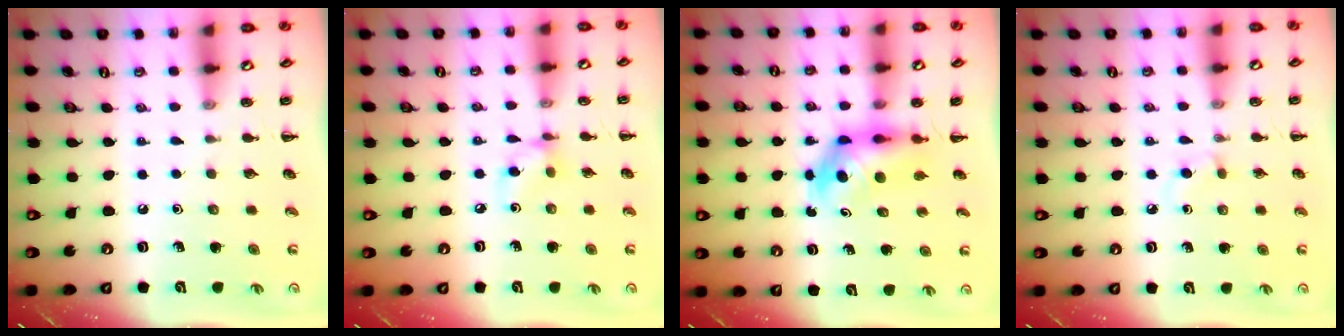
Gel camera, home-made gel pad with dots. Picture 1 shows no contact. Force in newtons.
{"total": 6.0, "press": 6.0, "slide": 0.2}
{"total": 4.8, "press": 4.7, "slide": 0.7}
{"total": 1.9, "press": 1.6, "slide": 1.0}